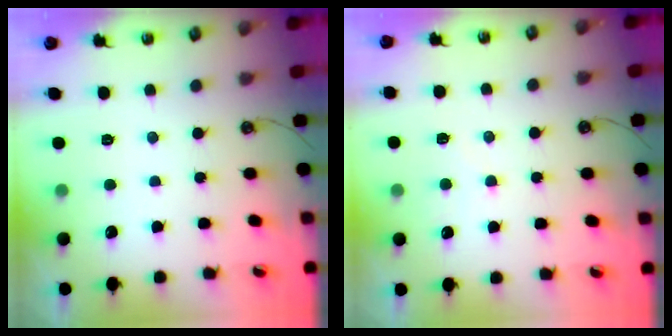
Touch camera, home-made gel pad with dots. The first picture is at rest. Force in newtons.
{"total": 1.8, "press": 1.7, "slide": 0.4}